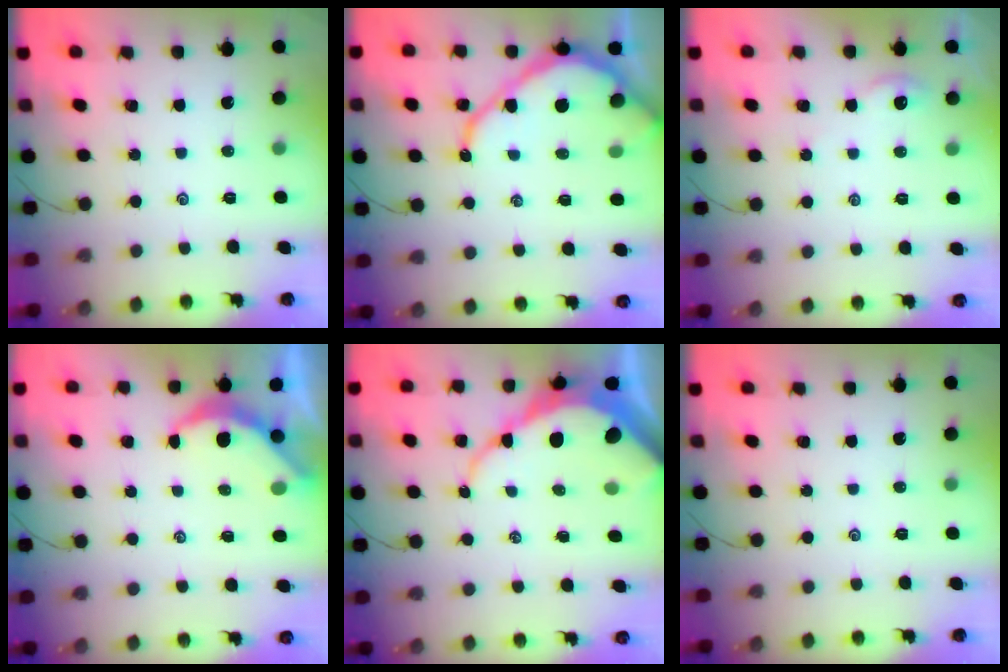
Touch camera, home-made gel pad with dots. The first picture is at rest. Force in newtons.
{"total": 11.6, "press": 11.6, "slide": 0.8}
{"total": 2.2, "press": 2.2, "slide": 0.4}
{"total": 5.9, "press": 5.9, "slide": 0.5}
{"total": 11.5, "press": 11.5, "slide": 1.0}
{"total": 0.0}